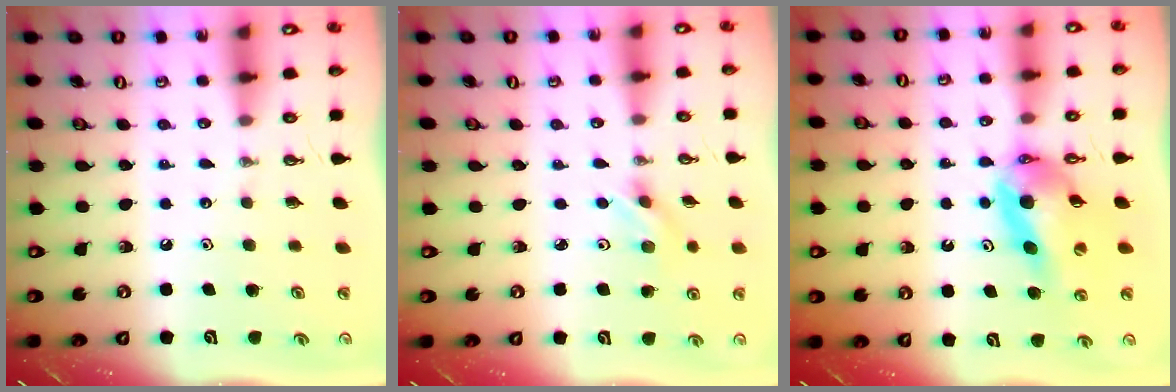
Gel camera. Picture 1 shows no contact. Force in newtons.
{"total": 2.0, "press": 1.9, "slide": 0.6}
{"total": 11.1, "press": 11.0, "slide": 1.4}